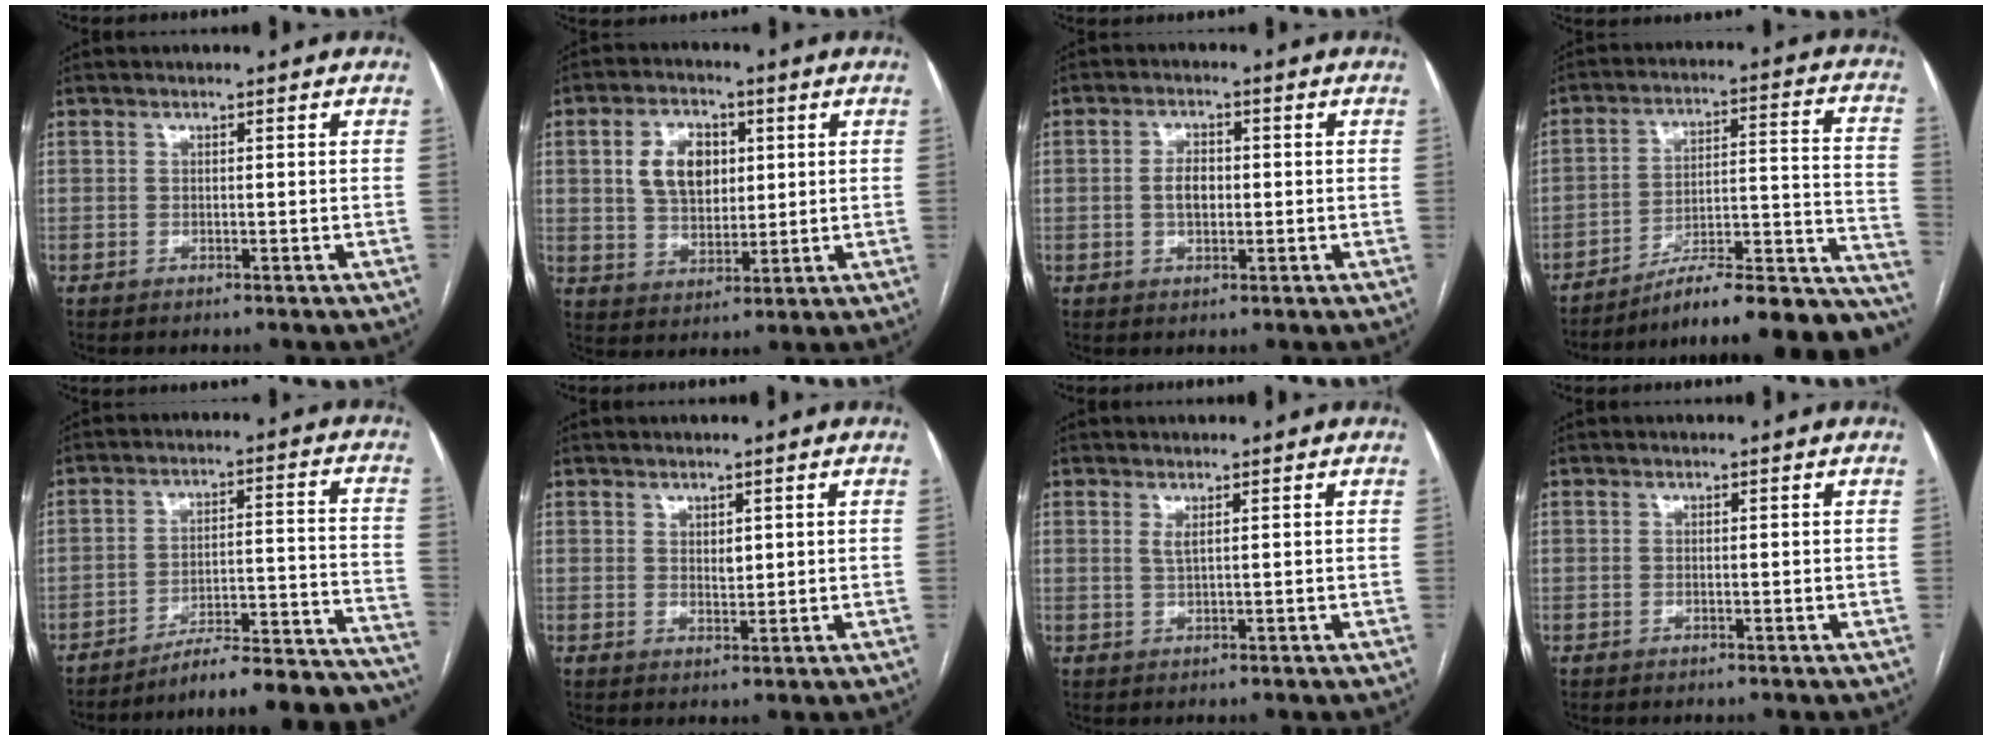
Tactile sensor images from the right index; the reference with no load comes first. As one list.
[{"total": 8.7, "force": [2.3, 5.7, 6.1], "torque": [-0.120, 0.014, 0.049]}, {"total": 3.4, "force": [-0.1, 2.0, 2.8], "torque": [-0.053, 0.006, -0.001]}, {"total": 24.2, "force": [-21.3, 2.9, 11.1], "torque": [-0.060, 0.039, -0.297]}, {"total": 22.5, "force": [-21.7, 0.9, 5.9], "torque": [-0.020, 0.024, -0.288]}, {"total": 1.7, "force": [0.7, 1.0, 1.2], "torque": [-0.018, -0.005, 0.015]}, {"total": 1.3, "force": [0.6, 0.1, 1.1], "torque": [-0.030, -0.005, 0.014]}, {"total": 0.0}]